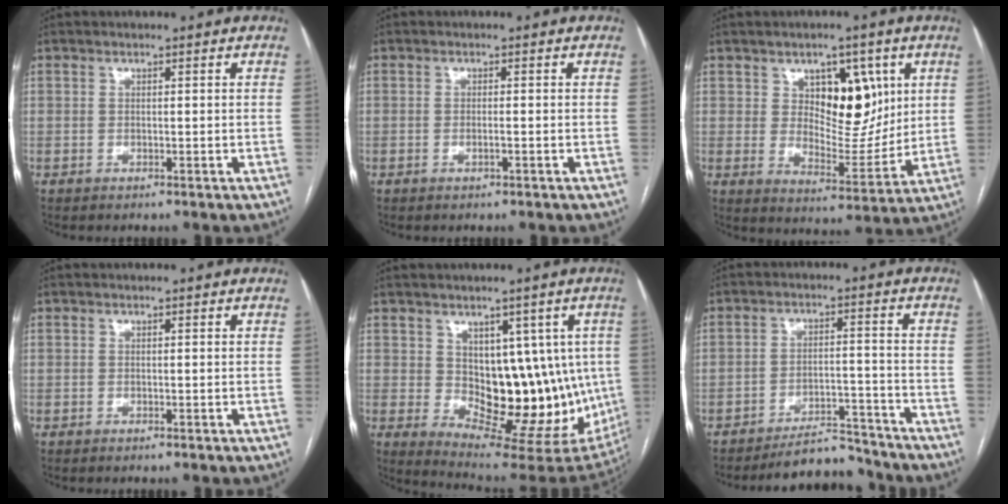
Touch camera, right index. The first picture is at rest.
{"total": 1.0, "force": [-0.4, 0.2, 0.9], "torque": [-0.020, -0.001, -0.006]}
{"total": 11.0, "force": [4.0, 5.8, 8.5], "torque": [-0.117, 0.006, 0.073]}
{"total": 0.0}
{"total": 14.7, "force": [0.6, 7.8, 12.4], "torque": [-0.148, 0.002, 0.030]}
{"total": 7.0, "force": [-6.8, 1.5, 0.5], "torque": [0.003, 0.021, -0.109]}